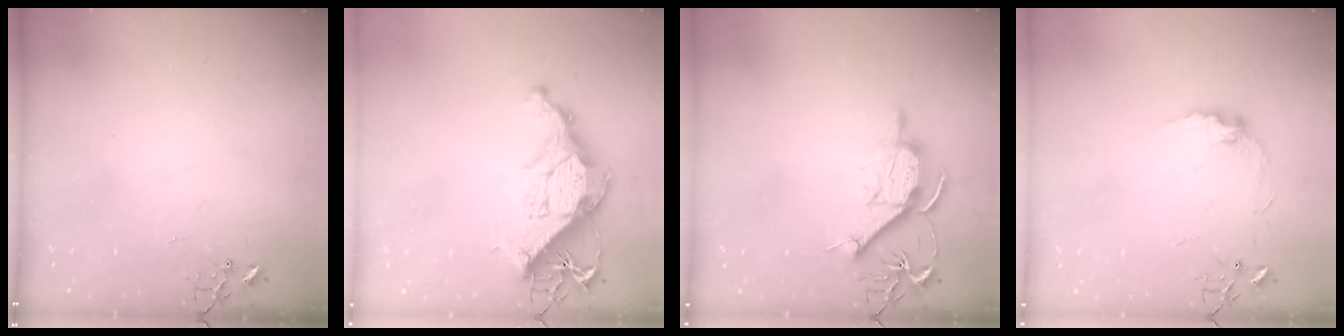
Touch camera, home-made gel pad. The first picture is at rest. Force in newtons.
{"total": 15.4, "press": 15.3, "slide": 1.6}
{"total": 10.6, "press": 10.6, "slide": 0.9}
{"total": 8.0, "press": 8.0, "slide": 0.5}